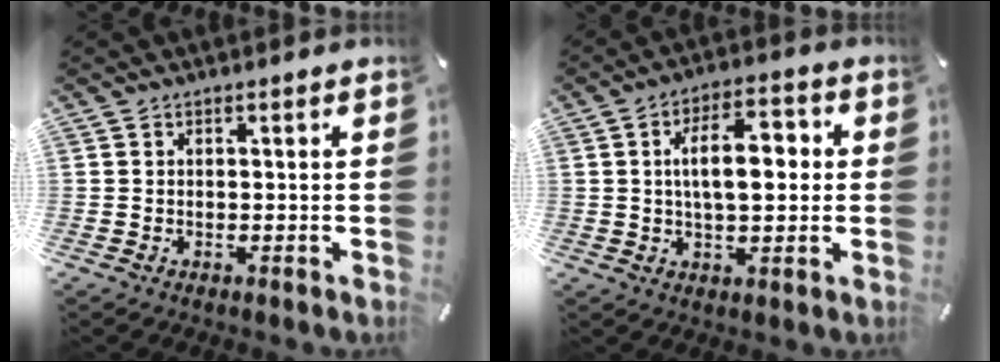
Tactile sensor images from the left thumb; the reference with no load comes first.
{"total": 11.3, "force": [1.4, 5.7, 9.7], "torque": [-0.149, 0.002, 0.015]}